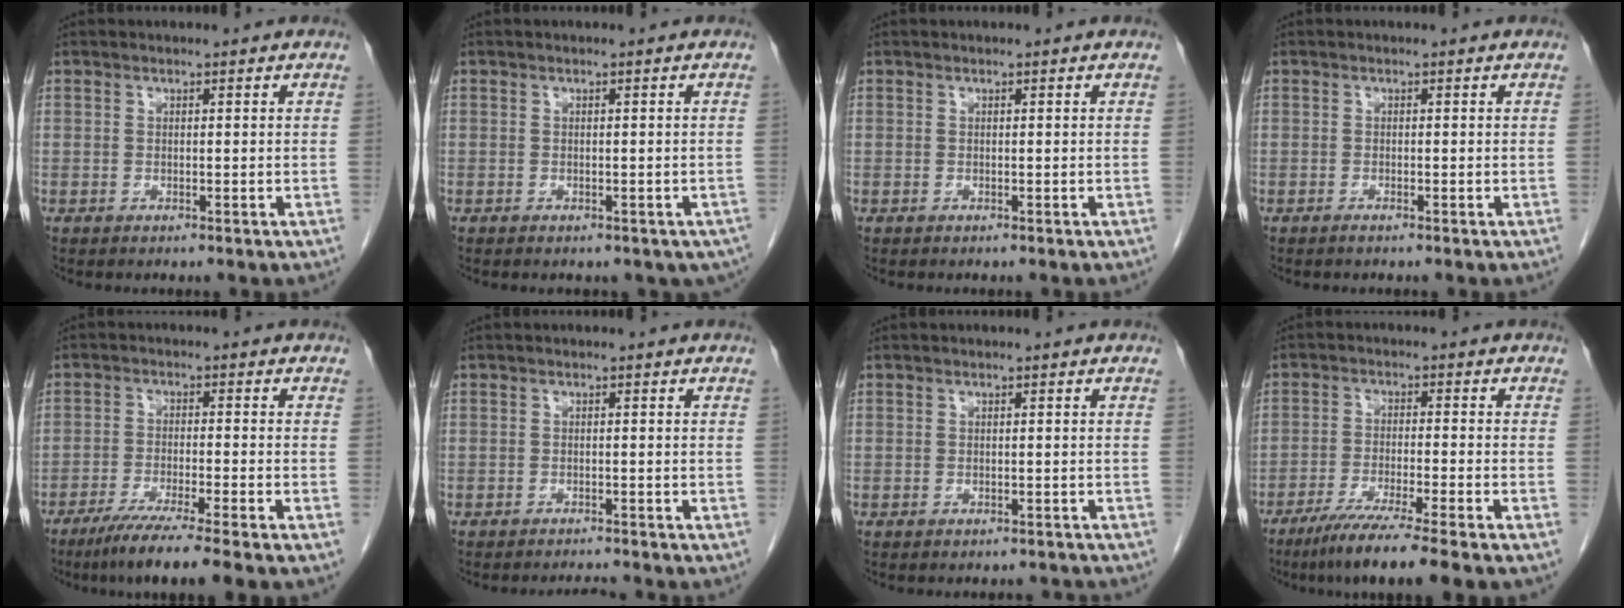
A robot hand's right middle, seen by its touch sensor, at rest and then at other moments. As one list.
[{"total": 6.5, "force": [-4.9, 3.4, 2.6], "torque": [-0.025, -0.005, -0.048]}, {"total": 0.0}, {"total": 0.6, "force": [-0.5, 0.0, 0.3], "torque": [-0.010, -0.001, -0.009]}, {"total": 8.2, "force": [-6.3, -1.0, 5.3], "torque": [-0.085, -0.024, -0.105]}, {"total": 1.9, "force": [-1.8, -0.6, 0.0], "torque": [-0.004, -0.012, -0.026]}, {"total": 2.8, "force": [-2.6, 0.9, 0.4], "torque": [-0.007, -0.004, -0.030]}, {"total": 9.1, "force": [-6.9, -1.2, 5.8], "torque": [-0.094, -0.028, -0.115]}]